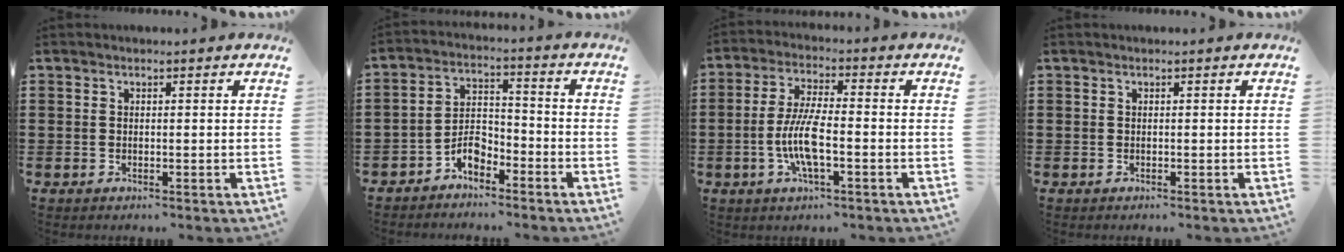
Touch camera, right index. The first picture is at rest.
{"total": 5.0, "force": [-3.6, 2.5, 2.4], "torque": [-0.050, 0.013, -0.071]}
{"total": 7.5, "force": [-2.0, 2.0, 6.9], "torque": [-0.157, -0.010, -0.046]}
{"total": 0.0}